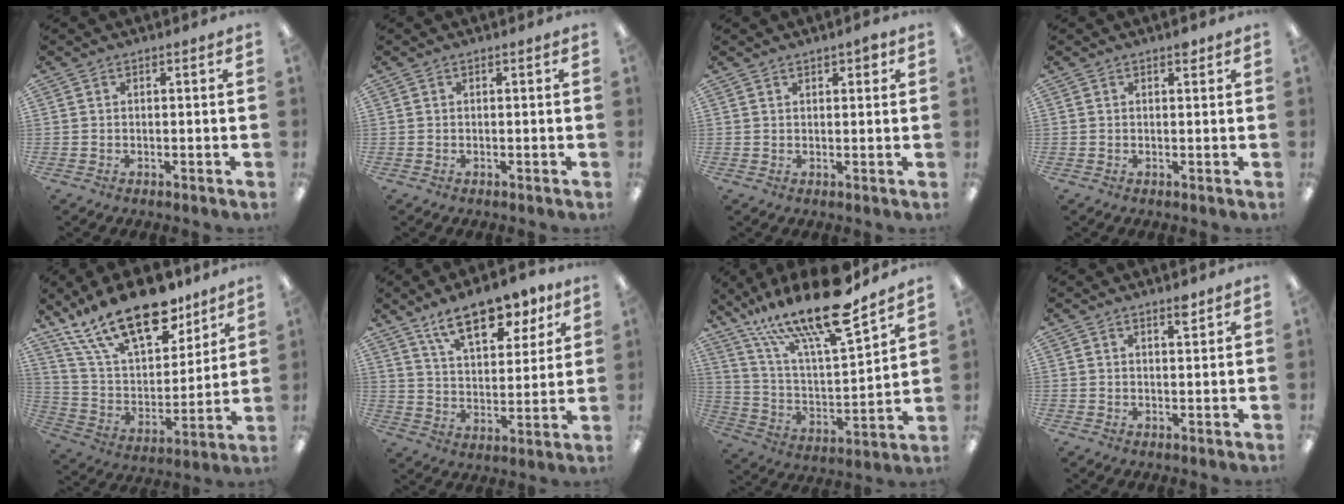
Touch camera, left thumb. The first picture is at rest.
{"total": 0.0}
{"total": 1.9, "force": [1.3, 0.8, 1.1], "torque": [-0.016, -0.001, 0.021]}
{"total": 1.5, "force": [1.0, 0.6, 0.9], "torque": [-0.003, -0.005, 0.014]}
{"total": 23.6, "force": [15.8, 10.6, 14.0], "torque": [-0.261, -0.091, 0.277]}
{"total": 14.8, "force": [10.6, 6.2, 8.2], "torque": [-0.119, -0.053, 0.183]}
{"total": 22.6, "force": [17.2, 5.1, 13.7], "torque": [-0.239, -0.116, 0.289]}
{"total": 2.5, "force": [2.2, 0.4, 1.3], "torque": [-0.012, -0.009, 0.035]}